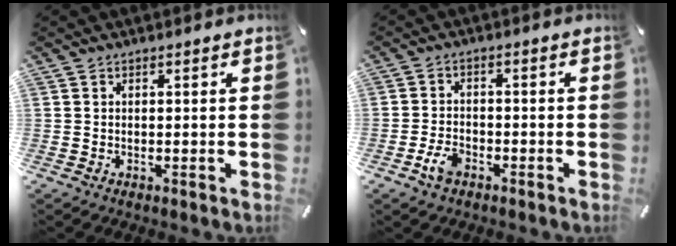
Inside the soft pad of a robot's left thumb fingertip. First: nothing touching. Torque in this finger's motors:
{"motor_torque": [0.22, 1.44, 0.55, 0.48, 0.04]}